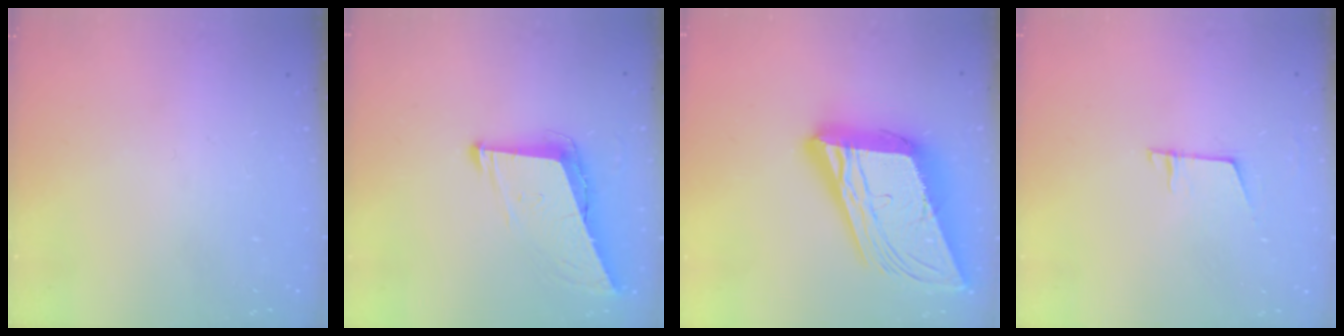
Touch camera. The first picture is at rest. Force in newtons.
{"total": 7.8, "press": 7.8, "slide": 0.9}
{"total": 27.2, "press": 26.9, "slide": 4.5}
{"total": 5.0, "press": 5.0, "slide": 0.4}